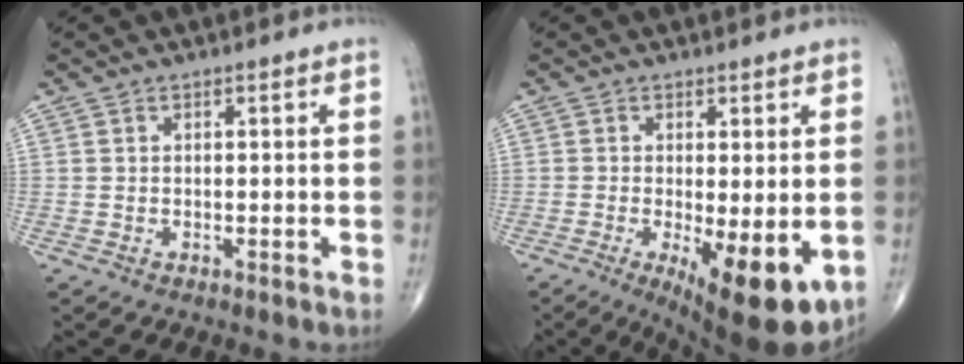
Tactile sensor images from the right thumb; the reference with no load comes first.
{"total": 12.0, "force": [-3.3, 3.8, 10.9], "torque": [-0.152, -0.024, -0.039]}